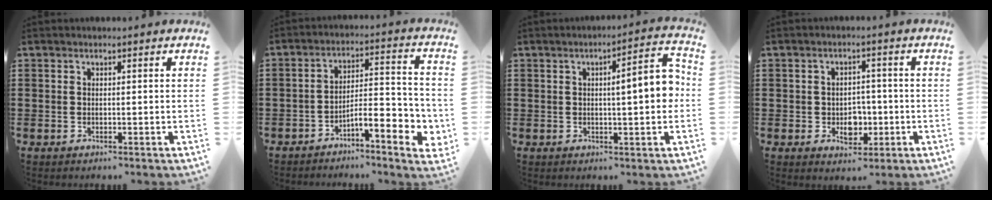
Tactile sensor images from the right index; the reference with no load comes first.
{"total": 6.9, "force": [-3.8, 1.9, 5.5], "torque": [-0.084, -0.014, -0.071]}
{"total": 6.7, "force": [0.4, 1.1, 6.6], "torque": [-0.096, -0.008, -0.002]}
{"total": 3.9, "force": [-0.9, 3.1, 2.2], "torque": [-0.033, -0.002, -0.021]}